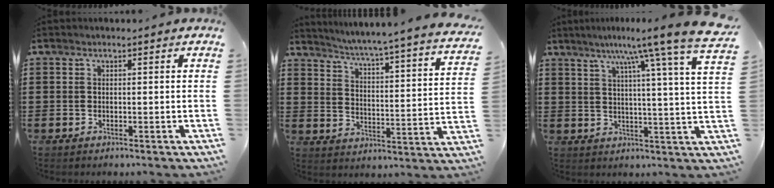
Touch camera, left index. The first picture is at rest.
{"total": 3.8, "force": [3.2, -1.4, 1.5], "torque": [-0.048, -0.047, 0.040]}
{"total": 9.9, "force": [7.5, -1.1, 6.4], "torque": [-0.122, -0.049, 0.108]}